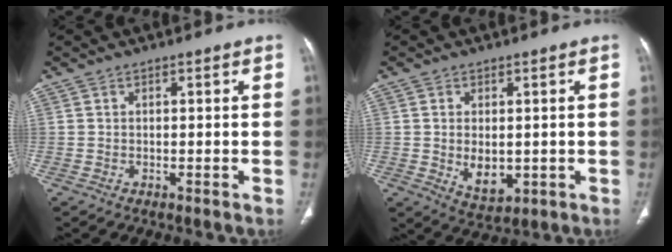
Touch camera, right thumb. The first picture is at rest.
{"total": 6.4, "force": [-0.6, 4.0, 5.0], "torque": [-0.072, -0.011, 0.004]}